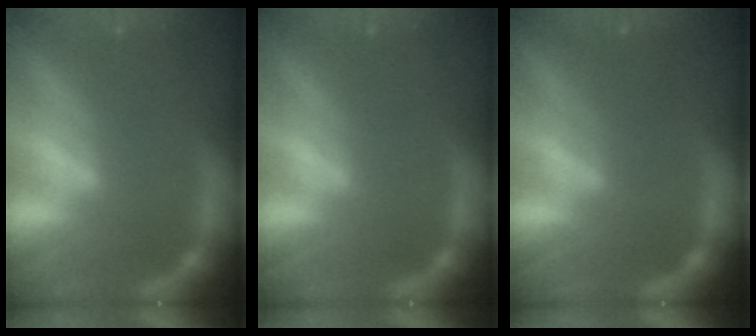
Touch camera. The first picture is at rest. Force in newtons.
{"total": 0.0}
{"total": 2.5}